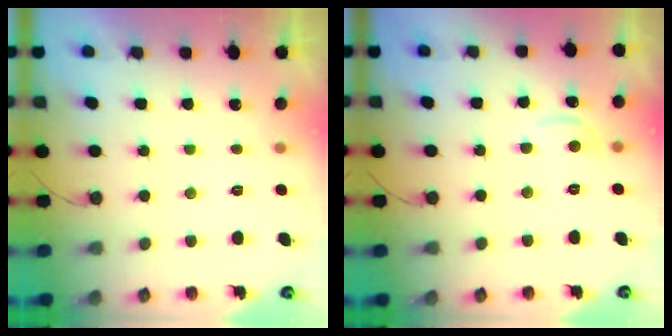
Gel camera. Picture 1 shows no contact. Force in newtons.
{"total": 6.3, "press": 6.2, "slide": 0.9}